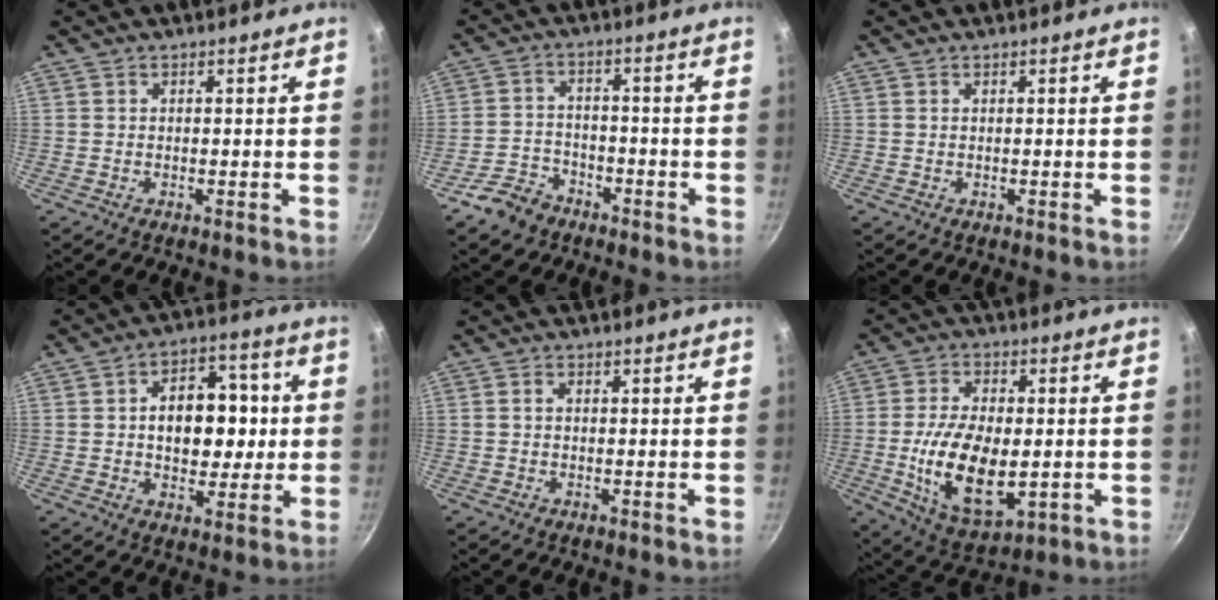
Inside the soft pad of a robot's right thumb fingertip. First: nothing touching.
{"total": 6.6, "force": [-4.6, 4.4, 2.0], "torque": [-0.029, 0.045, -0.084]}
{"total": 0.0}
{"total": 14.3, "force": [0.8, 9.8, 10.4], "torque": [-0.103, 0.017, 0.006]}
{"total": 1.1, "force": [0.1, 0.8, 0.7], "torque": [-0.010, 0.006, 0.000]}
{"total": 15.9, "force": [-1.7, 8.6, 13.2], "torque": [-0.233, -0.005, -0.019]}